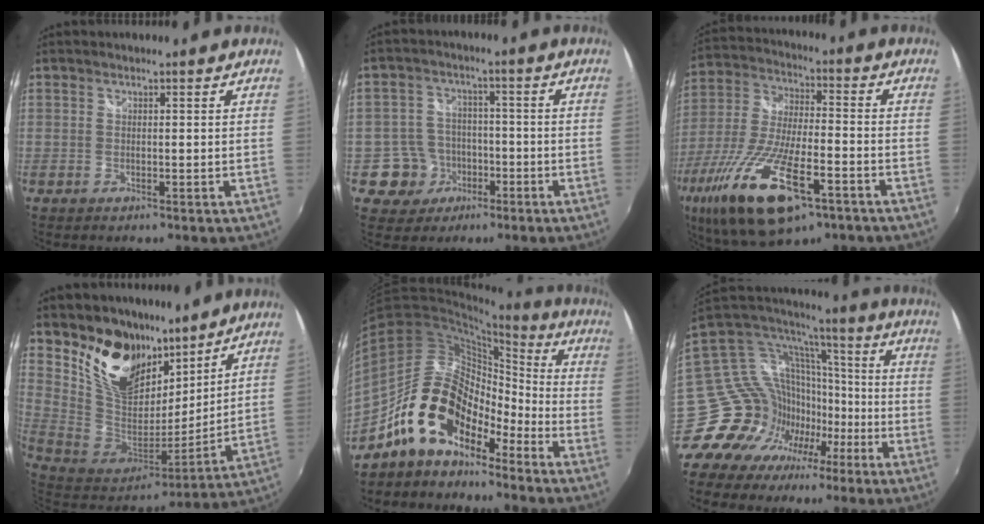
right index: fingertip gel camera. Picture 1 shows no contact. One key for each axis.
{"total": 7.9, "fx": -3.2, "fy": 7.1, "fz": 0.7, "tx": -0.034, "ty": 0.022, "tz": -0.046}
{"total": 23.9, "fx": -12.6, "fy": 8.6, "fz": 18.4, "tx": -0.383, "ty": -0.063, "tz": -0.224}
{"total": 20.1, "fx": 13.5, "fy": 11.4, "fz": 9.6, "tx": -0.203, "ty": 0.001, "tz": 0.258}
{"total": 16.5, "fx": -11.3, "fy": 8.3, "fz": 8.7, "tx": -0.161, "ty": 0.009, "tz": -0.207}
{"total": 23.3, "fx": -13.1, "fy": 16.9, "fz": 9.1, "tx": -0.209, "ty": 0.045, "tz": -0.213}